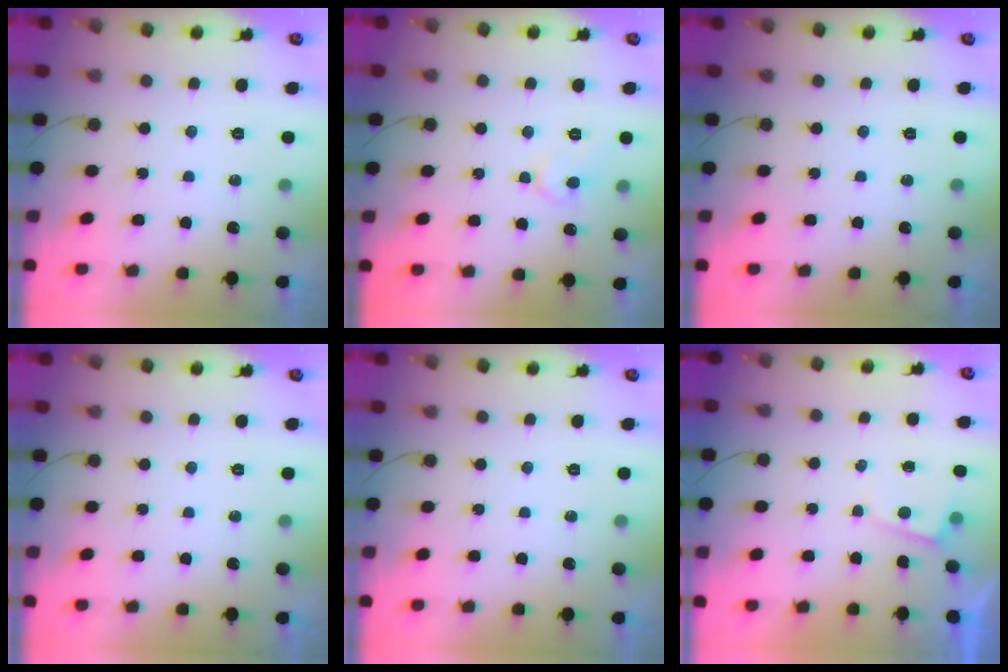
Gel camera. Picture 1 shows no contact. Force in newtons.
{"total": 6.1, "press": 6.1, "slide": 0.5}
{"total": 0.0}
{"total": 0.0}
{"total": 0.0}
{"total": 1.6, "press": 1.5, "slide": 0.2}